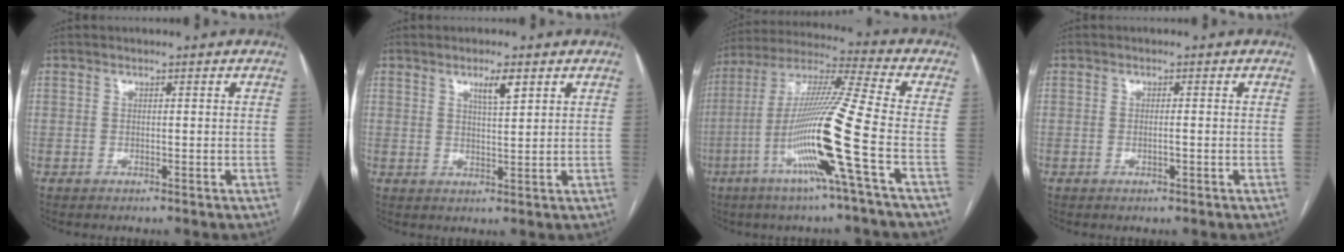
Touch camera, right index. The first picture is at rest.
{"total": 3.5, "force": [2.0, 0.4, 2.9], "torque": [-0.049, -0.003, 0.036]}
{"total": 17.1, "force": [-5.7, -2.0, 16.0], "torque": [-0.312, -0.015, -0.116]}
{"total": 1.2, "force": [-0.2, 0.2, 1.1], "torque": [-0.024, -0.002, -0.003]}